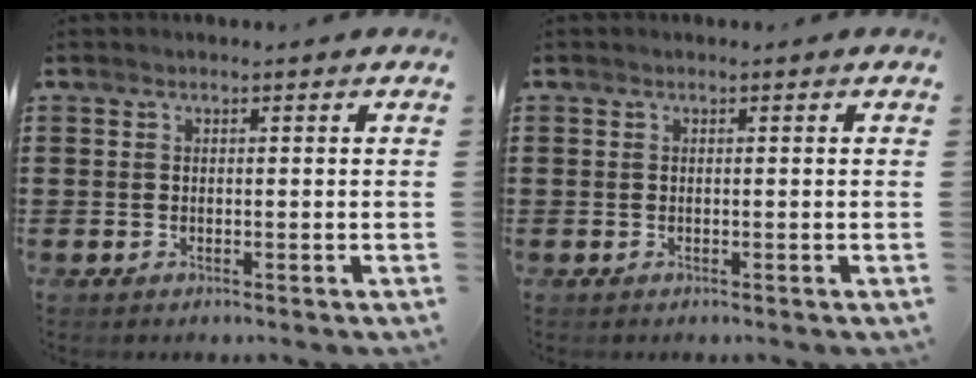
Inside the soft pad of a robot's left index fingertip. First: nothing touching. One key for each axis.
{"total": 0.0}